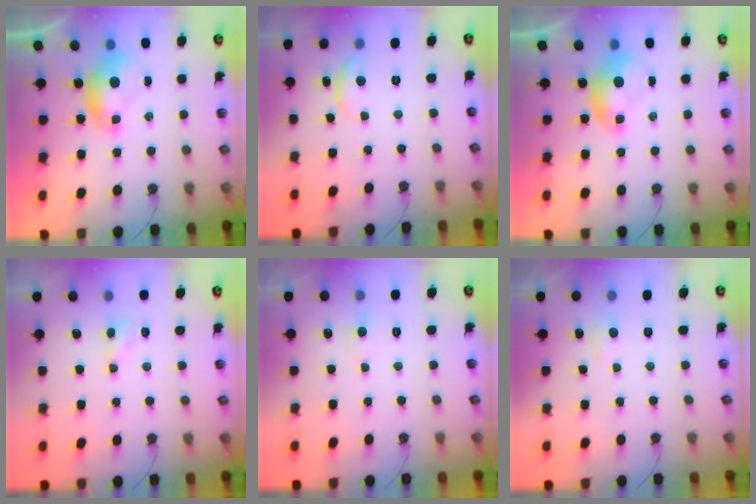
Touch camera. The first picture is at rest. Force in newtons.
{"total": 1.7, "press": 1.6, "slide": 0.6}
{"total": 0.0}
{"total": 0.6, "press": 0.5, "slide": 0.3}
{"total": 1.3, "press": 1.1, "slide": 0.6}
{"total": 2.1, "press": 2.0, "slide": 0.6}